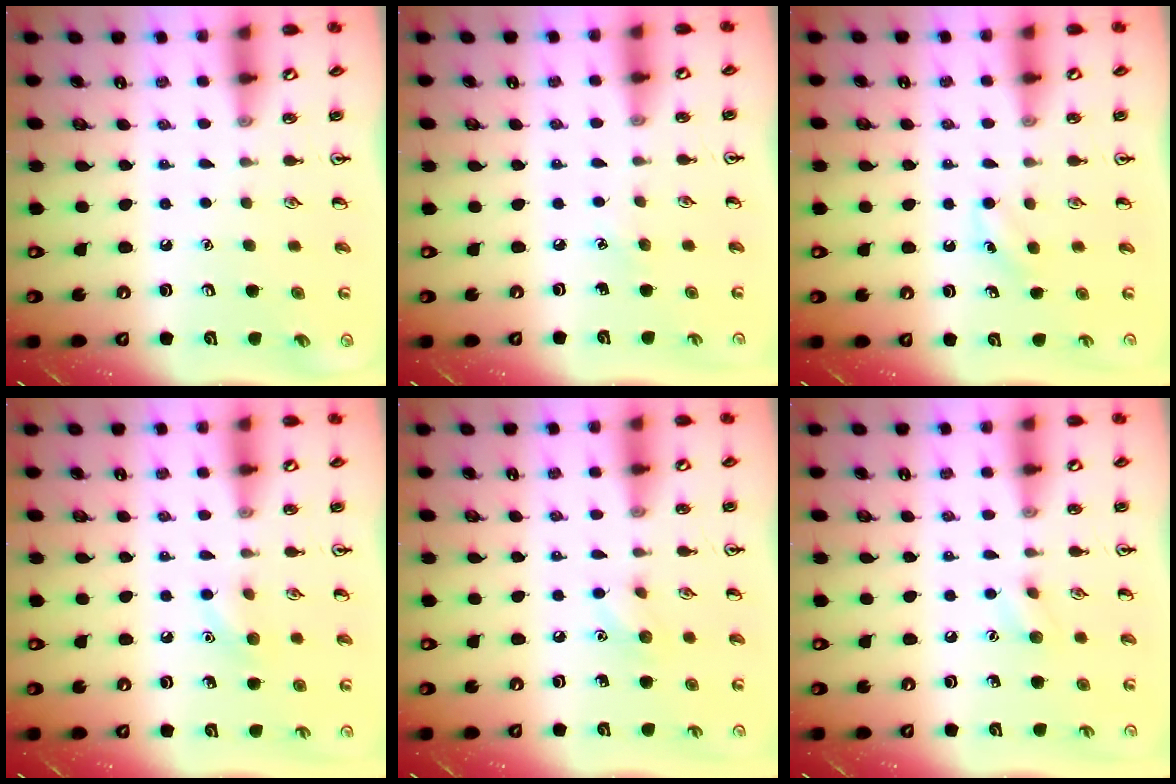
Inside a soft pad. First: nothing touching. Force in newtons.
{"total": 3.0, "press": 2.8, "slide": 1.1}
{"total": 3.4, "press": 3.2, "slide": 1.1}
{"total": 7.0, "press": 6.8, "slide": 1.6}
{"total": 5.7, "press": 5.4, "slide": 1.9}
{"total": 6.2, "press": 5.9, "slide": 1.9}